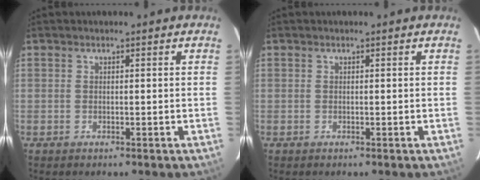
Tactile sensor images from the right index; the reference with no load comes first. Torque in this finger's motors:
{"motor_torque": [-0.02, 0.02, 0.00, 0.00]}